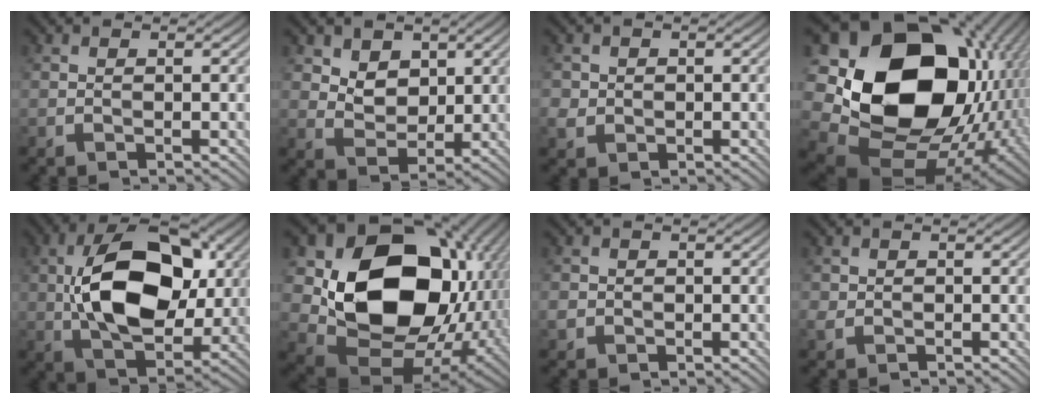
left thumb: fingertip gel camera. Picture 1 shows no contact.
{"total": 5.6, "force": [2.6, 3.9, 2.9], "torque": [-0.079, -0.021, 0.044]}
{"total": 2.4, "force": [0.0, 2.4, 0.7], "torque": [-0.028, -0.002, -0.002]}
{"total": 21.3, "force": [1.6, 16.4, 13.4], "torque": [-0.316, -0.037, 0.069]}
{"total": 15.2, "force": [1.2, 9.2, 12.0], "torque": [-0.222, 0.013, 0.019]}
{"total": 18.4, "force": [2.0, 14.1, 11.6], "torque": [-0.231, -0.049, 0.068]}
{"total": 1.9, "force": [-0.4, 1.7, 0.6], "torque": [-0.024, -0.002, -0.010]}
{"total": 1.6, "force": [-0.1, 1.4, 0.6], "torque": [-0.020, -0.002, -0.005]}